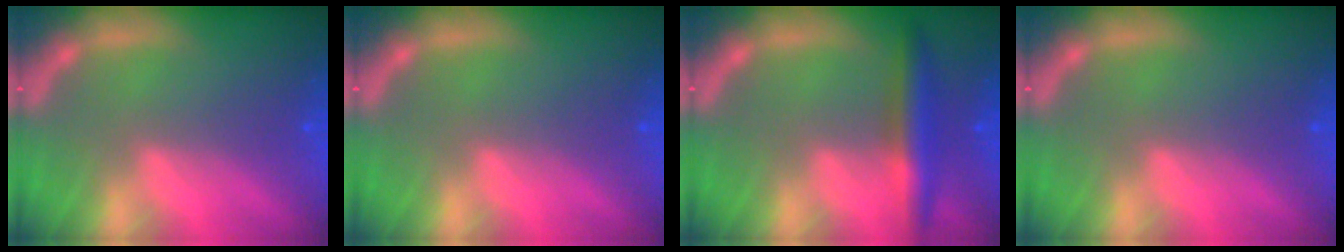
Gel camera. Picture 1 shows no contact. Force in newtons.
{"total": 0.0}
{"total": 4.5}
{"total": 0.0}